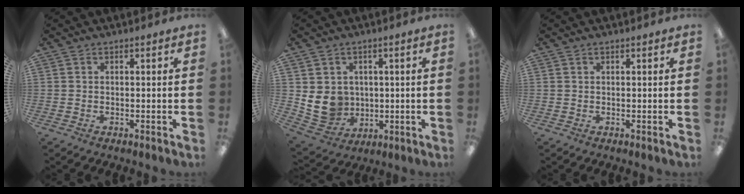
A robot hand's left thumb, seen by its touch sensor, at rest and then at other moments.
{"total": 8.6, "force": [0.8, 8.1, 2.9], "torque": [-0.074, -0.004, 0.022]}
{"total": 0.5, "force": [0.4, 0.2, 0.3], "torque": [-0.005, 0.002, 0.008]}